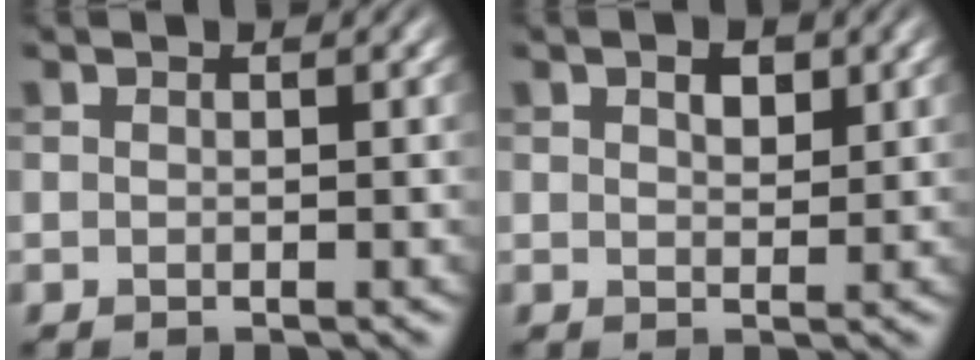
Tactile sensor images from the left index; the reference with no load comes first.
{"total": 2.1, "force": [1.0, 1.1, 1.5], "torque": [-0.023, 0.004, 0.019]}